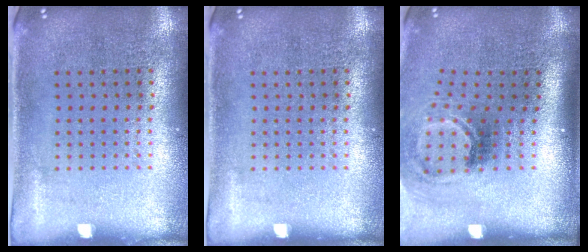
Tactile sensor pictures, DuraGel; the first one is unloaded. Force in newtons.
{"total": 0.0}
{"total": 2.1, "press": 1.3, "slide": 1.6}